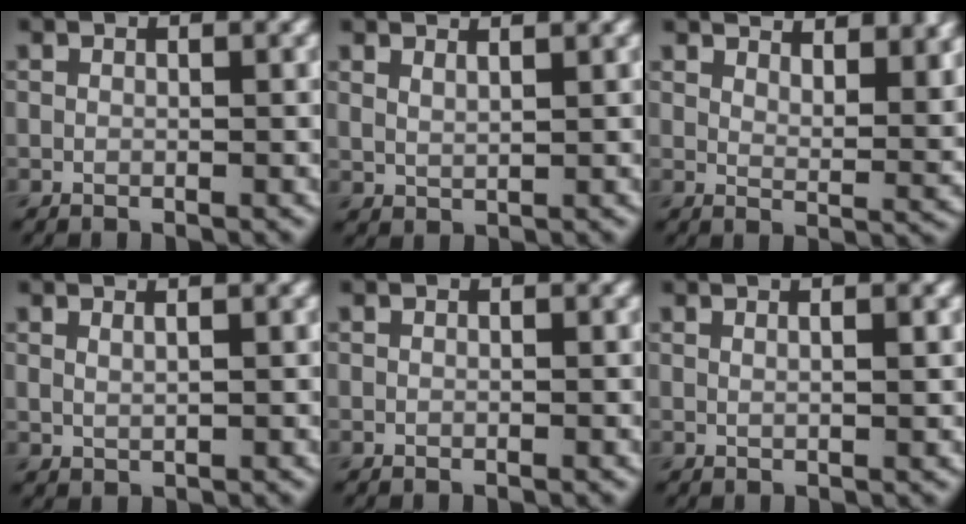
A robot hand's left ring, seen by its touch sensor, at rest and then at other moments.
{"total": 2.2, "force": [1.9, 0.7, 1.0], "torque": [-0.011, 0.009, 0.023]}
{"total": 7.8, "force": [6.3, 2.3, 3.9], "torque": [-0.053, 0.003, 0.077]}
{"total": 1.6, "force": [1.1, 0.6, 0.9], "torque": [-0.012, 0.001, 0.011]}
{"total": 0.0}
{"total": 3.1, "force": [1.4, 1.3, 2.5], "torque": [-0.006, 0.009, -0.008]}